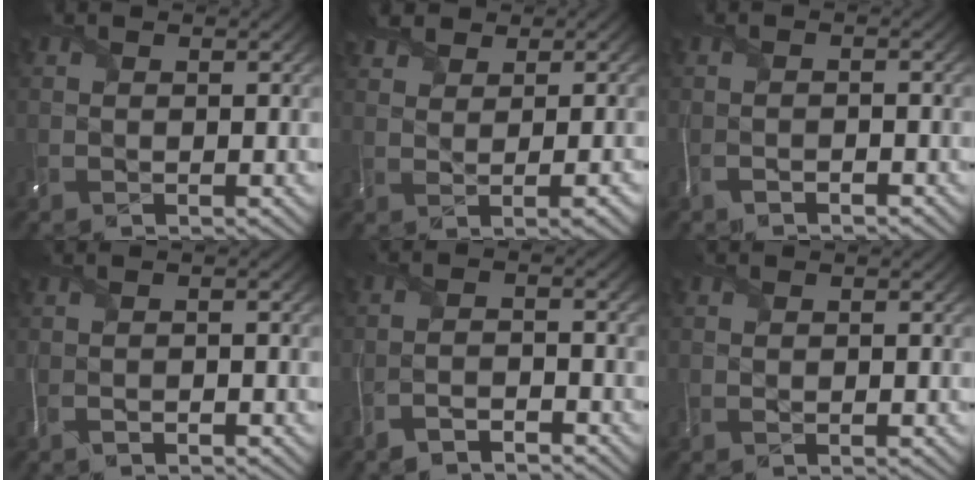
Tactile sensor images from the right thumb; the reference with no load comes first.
{"total": 3.2, "force": [2.3, 1.2, 1.9], "torque": [-0.037, 0.008, 0.039]}
{"total": 1.7, "force": [-1.7, -0.3, 0.0], "torque": [0.000, 0.001, -0.037]}
{"total": 1.2, "force": [-1.1, -0.5, 0.3], "torque": [-0.003, 0.007, -0.026]}
{"total": 3.1, "force": [-3.1, -0.3, 0.2], "torque": [0.002, 0.000, -0.067]}
{"total": 0.8, "force": [-0.6, -0.2, -0.3], "torque": [0.008, -0.004, -0.014]}